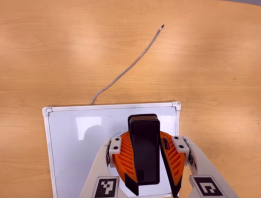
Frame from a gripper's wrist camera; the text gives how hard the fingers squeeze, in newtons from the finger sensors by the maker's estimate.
{"total": 10.5, "left": 9.6, "right": 11.4}